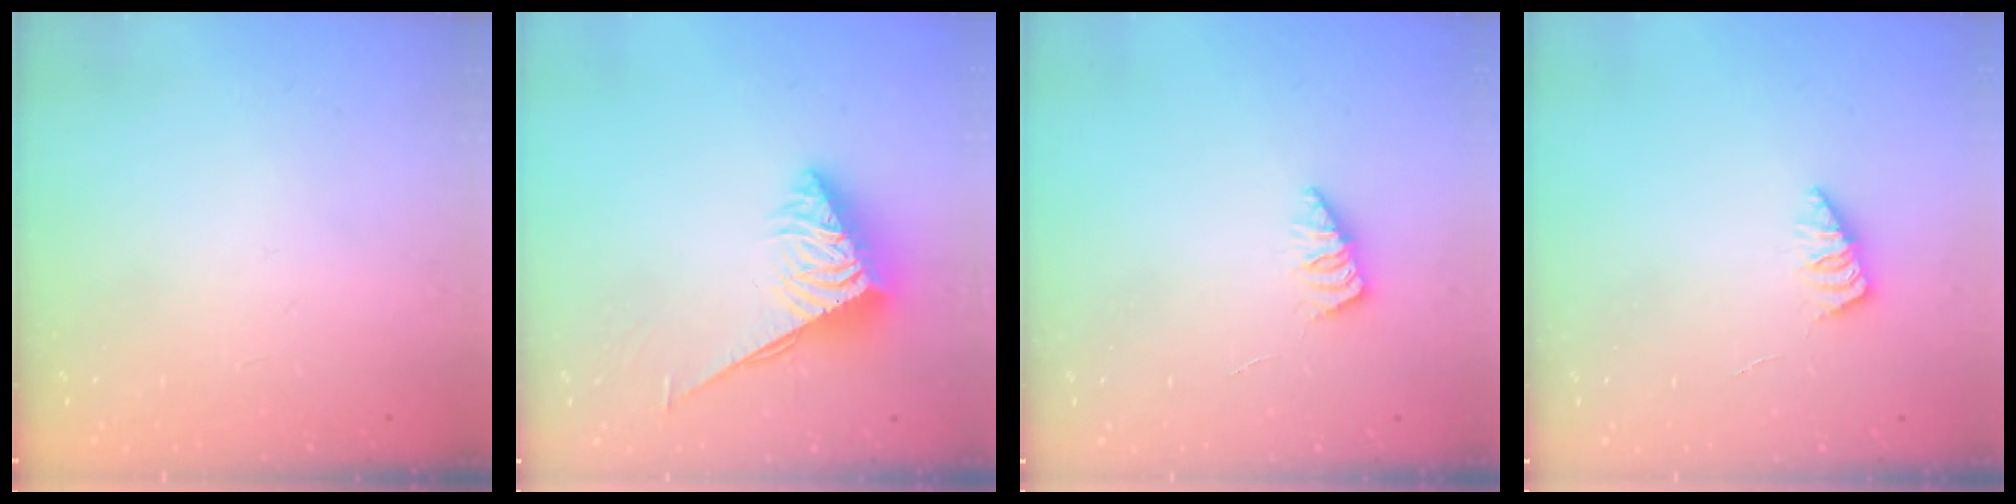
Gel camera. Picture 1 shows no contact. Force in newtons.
{"total": 4.8, "press": 4.7, "slide": 0.6}
{"total": 1.7, "press": 1.6, "slide": 0.4}
{"total": 1.7, "press": 1.6, "slide": 0.4}